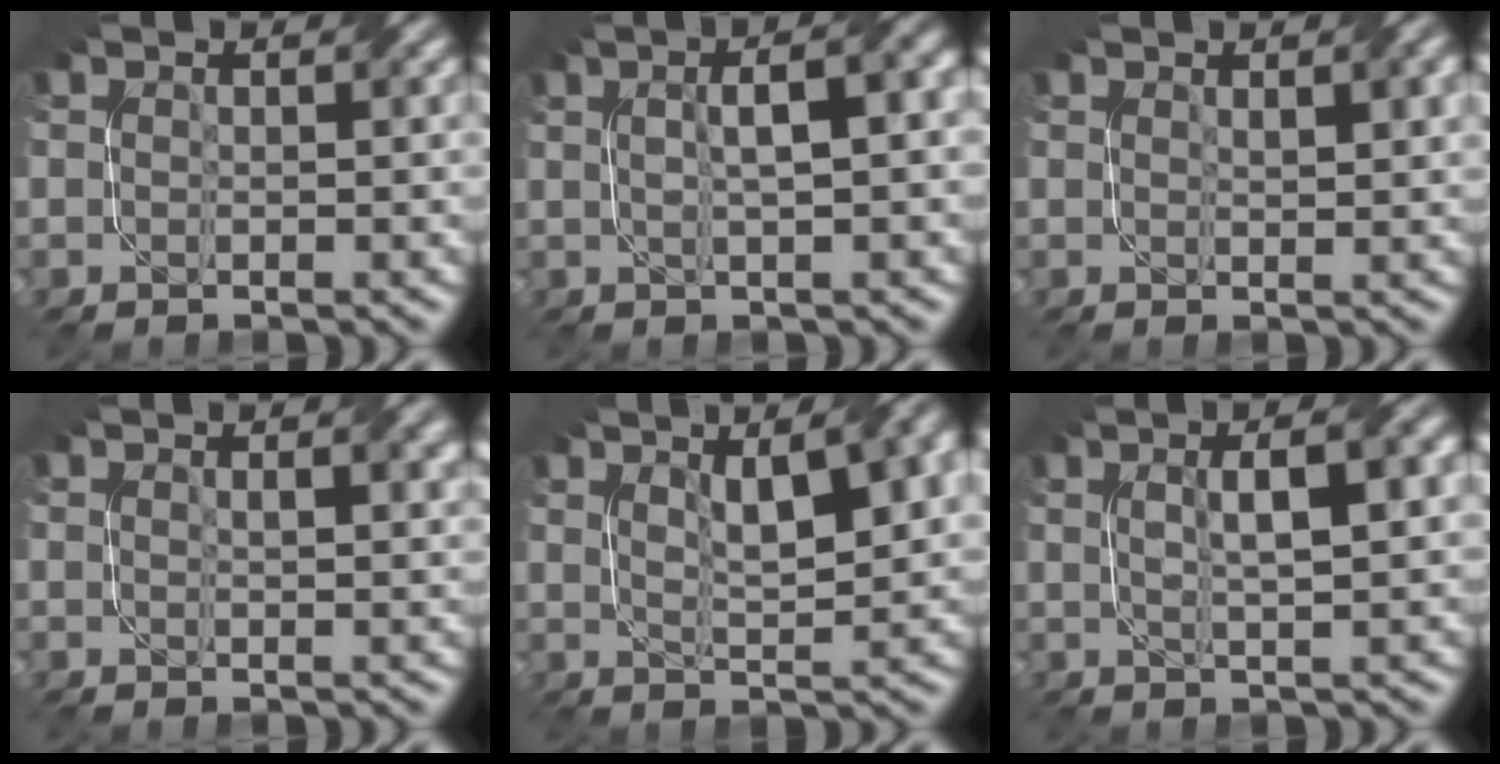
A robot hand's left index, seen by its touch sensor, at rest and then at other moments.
{"total": 5.8, "force": [1.1, 1.5, 5.4], "torque": [-0.058, 0.023, 0.011]}
{"total": 2.5, "force": [1.2, 0.6, 2.2], "torque": [-0.027, 0.002, 0.022]}
{"total": 2.3, "force": [1.0, 0.6, 1.9], "torque": [-0.017, 0.001, 0.015]}
{"total": 9.7, "force": [4.0, 3.5, 8.1], "torque": [-0.102, 0.030, 0.048]}
{"total": 6.4, "force": [1.6, 1.8, 6.0], "torque": [-0.067, 0.020, 0.016]}